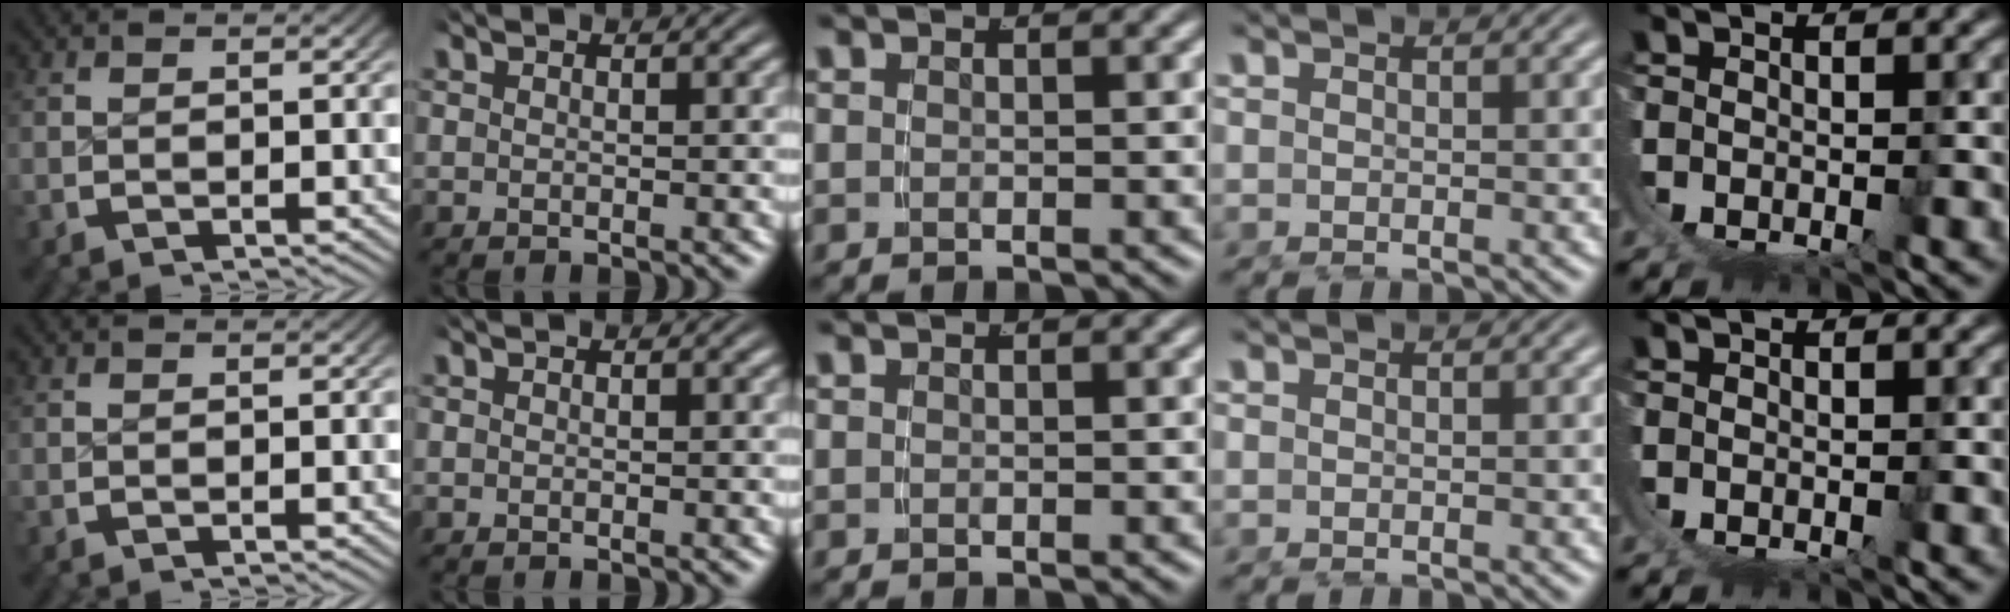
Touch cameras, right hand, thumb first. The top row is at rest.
{}